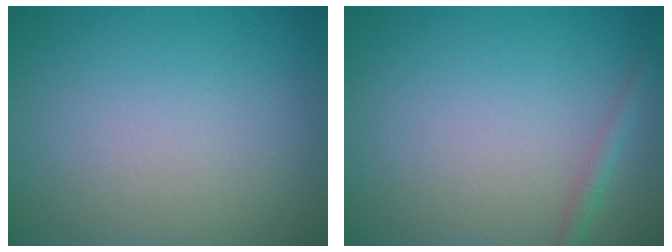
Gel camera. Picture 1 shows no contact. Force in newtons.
{"total": 1.4, "press": 1.4, "slide": 0.1}